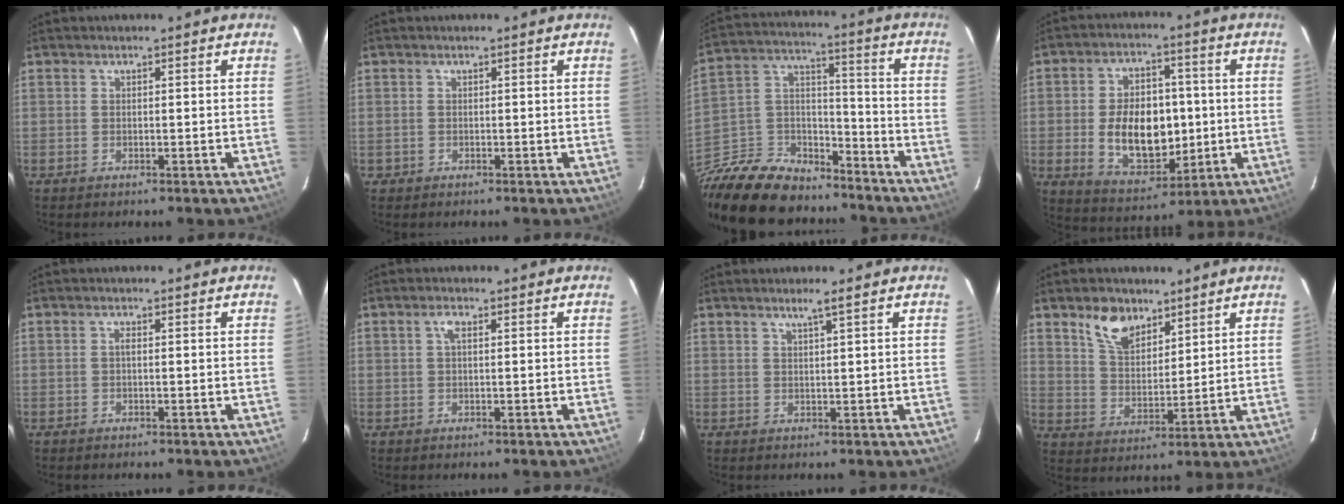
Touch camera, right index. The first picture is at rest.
{"total": 1.0, "force": [-0.3, 1.0, -0.1], "torque": [0.000, 0.003, -0.002]}
{"total": 19.6, "force": [-15.3, 9.9, 7.2], "torque": [-0.185, 0.044, -0.255]}
{"total": 14.3, "force": [-1.1, 9.1, 11.0], "torque": [-0.207, 0.011, 0.004]}
{"total": 0.7, "force": [-0.1, 0.2, 0.6], "torque": [-0.012, 0.003, -0.002]}
{"total": 1.7, "force": [0.5, 0.6, 1.5], "torque": [-0.030, 0.006, 0.008]}
{"total": 2.1, "force": [1.4, -0.4, 1.5], "torque": [-0.029, -0.002, 0.024]}
{"total": 8.7, "force": [5.7, 4.8, 4.4], "torque": [-0.078, 0.012, 0.110]}